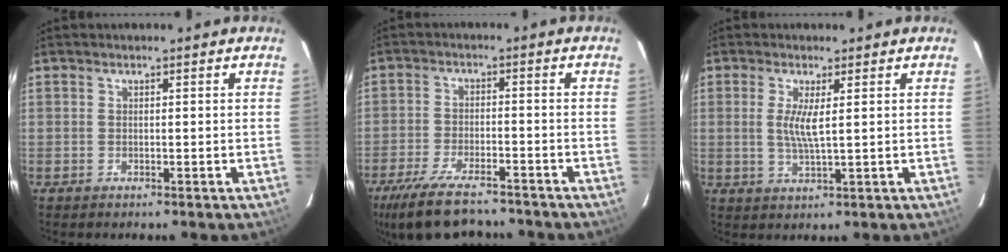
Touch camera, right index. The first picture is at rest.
{"total": 14.6, "force": [-11.9, 4.5, 7.2], "torque": [-0.164, -0.028, -0.199]}
{"total": 4.3, "force": [0.8, 0.3, 4.3], "torque": [-0.087, -0.009, 0.013]}